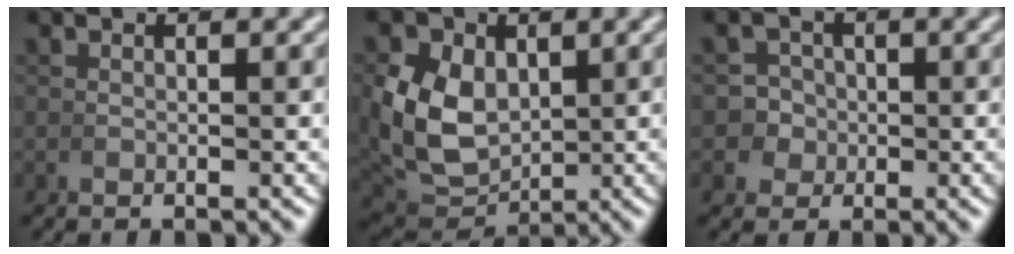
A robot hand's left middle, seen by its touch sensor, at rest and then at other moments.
{"total": 8.6, "force": [0.5, 6.7, 5.4], "torque": [-0.127, -0.034, 0.030]}
{"total": 3.7, "force": [-0.7, 3.4, 1.1], "torque": [-0.023, -0.015, -0.008]}